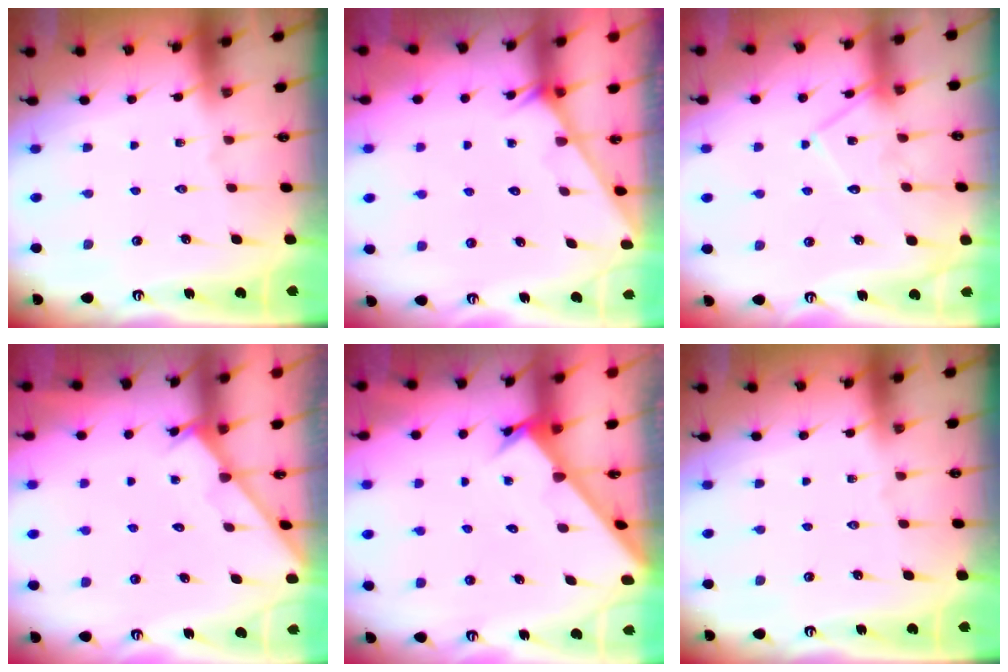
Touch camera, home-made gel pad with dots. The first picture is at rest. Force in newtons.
{"total": 1.5, "press": 1.4, "slide": 0.1}
{"total": 10.9, "press": 10.9, "slide": 0.6}
{"total": 2.2, "press": 2.2, "slide": 0.2}
{"total": 2.6, "press": 2.6, "slide": 0.3}
{"total": 0.0}